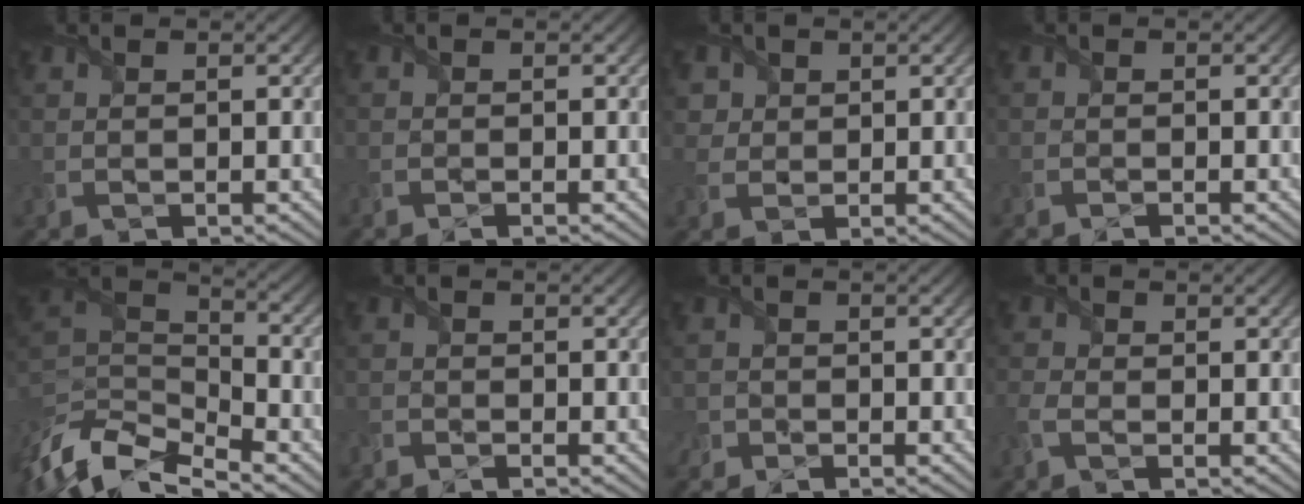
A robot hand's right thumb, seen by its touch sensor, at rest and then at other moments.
{"total": 0.7, "force": [-0.6, -0.2, 0.2], "torque": [-0.002, -0.001, -0.013]}
{"total": 2.7, "force": [1.4, 2.3, 0.4], "torque": [-0.029, -0.009, 0.032]}
{"total": 1.0, "force": [-1.0, -0.1, 0.1], "torque": [-0.003, -0.002, -0.021]}
{"total": 10.6, "force": [-7.3, 4.1, 6.6], "torque": [-0.147, -0.006, -0.143]}
{"total": 1.6, "force": [-1.6, 0.2, 0.2], "torque": [-0.007, -0.005, -0.039]}
{"total": 1.7, "force": [-1.5, 0.7, 0.1], "torque": [0.001, -0.002, -0.037]}
{"total": 2.2, "force": [-1.1, 1.1, 1.6], "torque": [-0.048, -0.001, -0.031]}